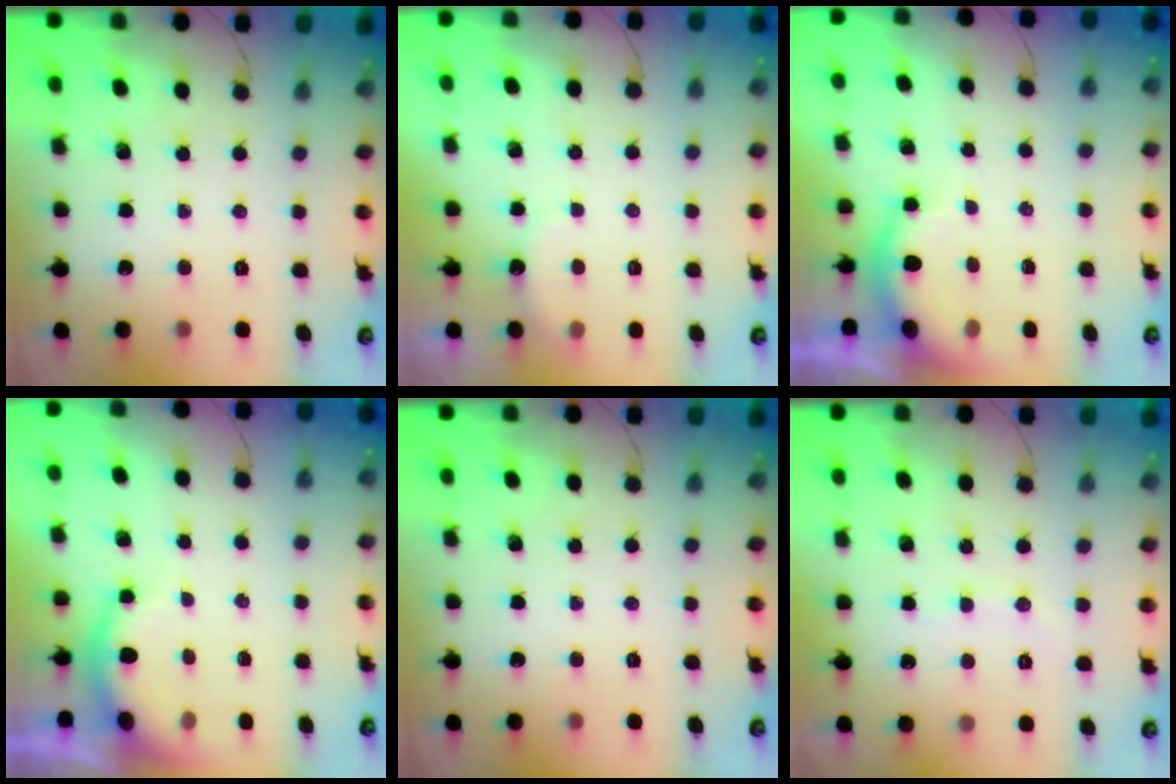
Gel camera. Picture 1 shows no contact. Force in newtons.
{"total": 3.5, "press": 3.4, "slide": 0.9}
{"total": 5.5, "press": 5.4, "slide": 0.9}
{"total": 5.5, "press": 5.4, "slide": 0.9}
{"total": 0.0}
{"total": 6.3, "press": 6.3, "slide": 0.8}